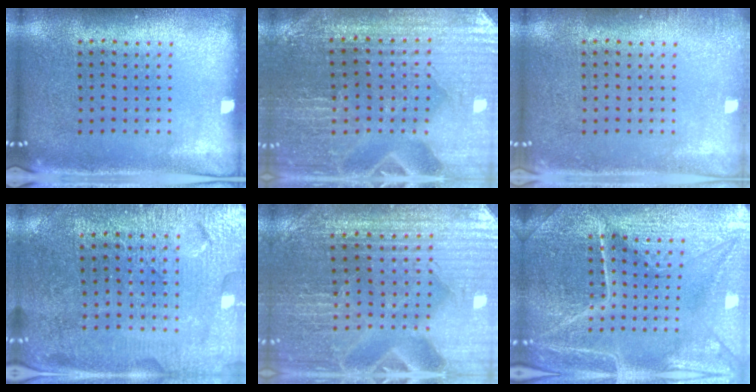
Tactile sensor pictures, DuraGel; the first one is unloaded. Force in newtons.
{"total": 1.7, "press": 1.7, "slide": 0.2}
{"total": 0.8, "press": 0.8, "slide": 0.0}
{"total": 3.2, "press": 3.2, "slide": 0.1}
{"total": 3.4, "press": 3.3, "slide": 0.3}
{"total": 5.2, "press": 4.9, "slide": 1.9}